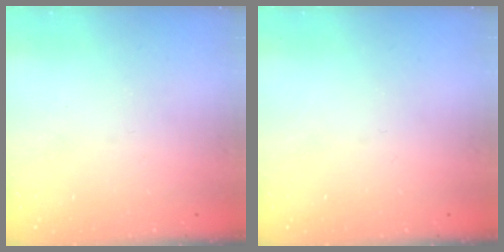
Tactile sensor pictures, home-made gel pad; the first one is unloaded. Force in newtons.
{"total": 0.0}